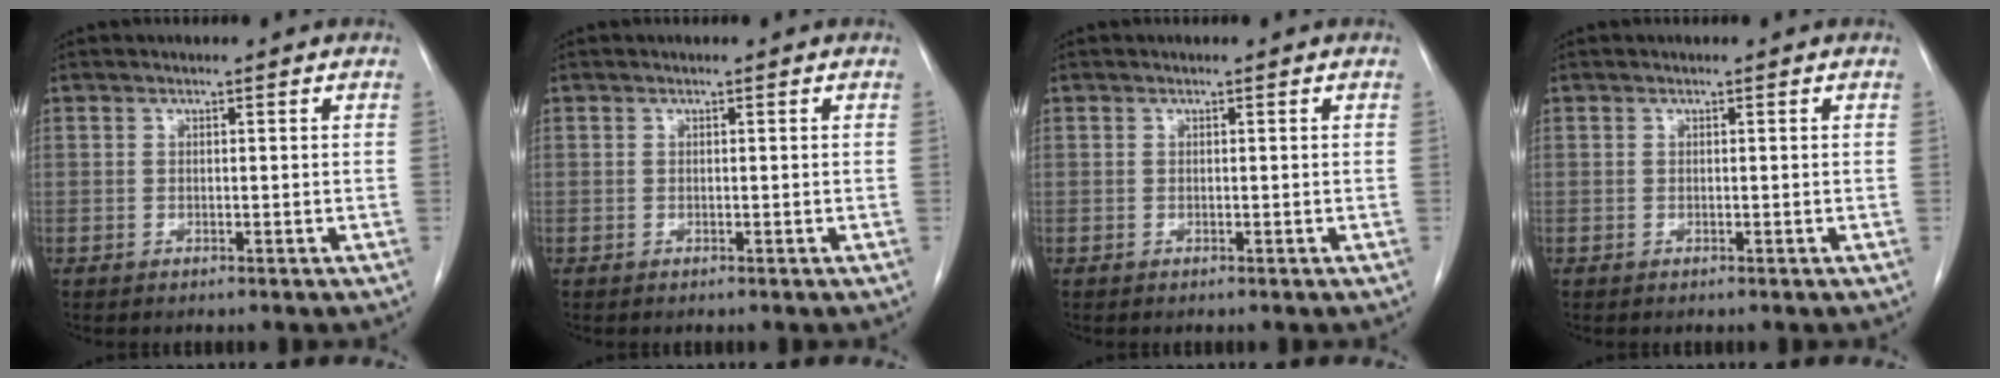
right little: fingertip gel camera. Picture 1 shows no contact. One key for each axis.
{"total": 0.0}
{"total": 0.0}
{"total": 0.0}